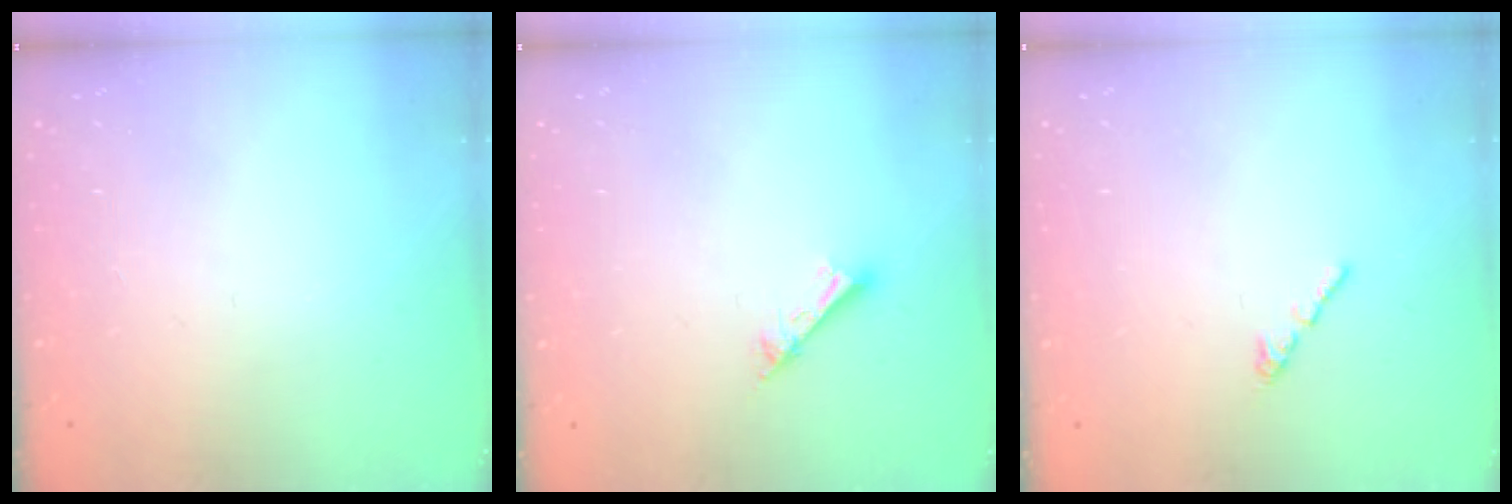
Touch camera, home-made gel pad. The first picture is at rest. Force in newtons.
{"total": 2.6, "press": 2.6, "slide": 0.1}
{"total": 0.7, "press": 0.6, "slide": 0.4}